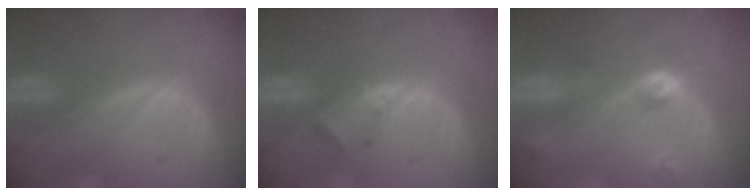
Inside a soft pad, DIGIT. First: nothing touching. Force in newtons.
{"total": 2.5, "press": 2.3, "slide": 1.0}
{"total": 4.8, "press": 4.3, "slide": 2.0}